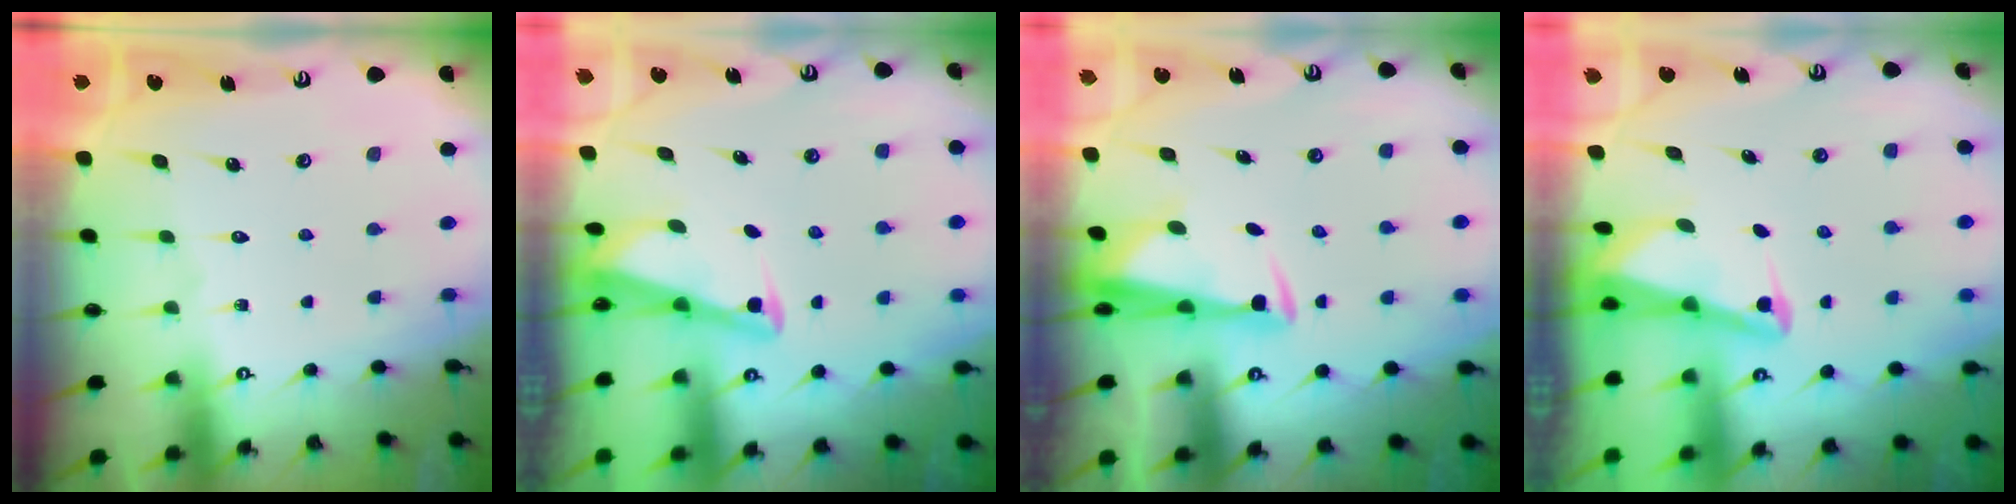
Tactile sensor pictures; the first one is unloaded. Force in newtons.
{"total": 2.9, "press": 2.8, "slide": 0.3}
{"total": 3.3, "press": 3.3, "slide": 0.7}
{"total": 2.7, "press": 2.6, "slide": 0.6}